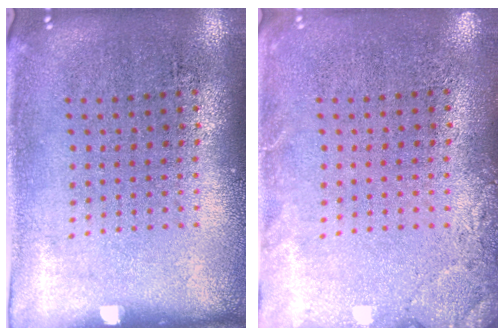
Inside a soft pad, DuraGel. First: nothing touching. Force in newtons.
{"total": 1.9, "press": 1.8, "slide": 0.3}